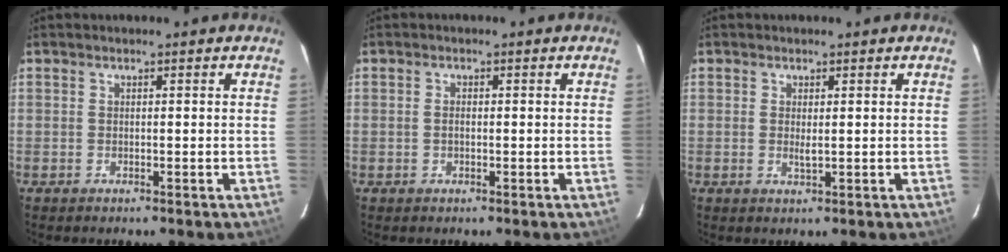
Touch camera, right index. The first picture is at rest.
{"total": 1.6, "force": [0.0, 1.0, 1.3], "torque": [-0.024, 0.003, -0.001]}
{"total": 1.8, "force": [0.1, 0.6, 1.7], "torque": [-0.033, -0.003, 0.003]}